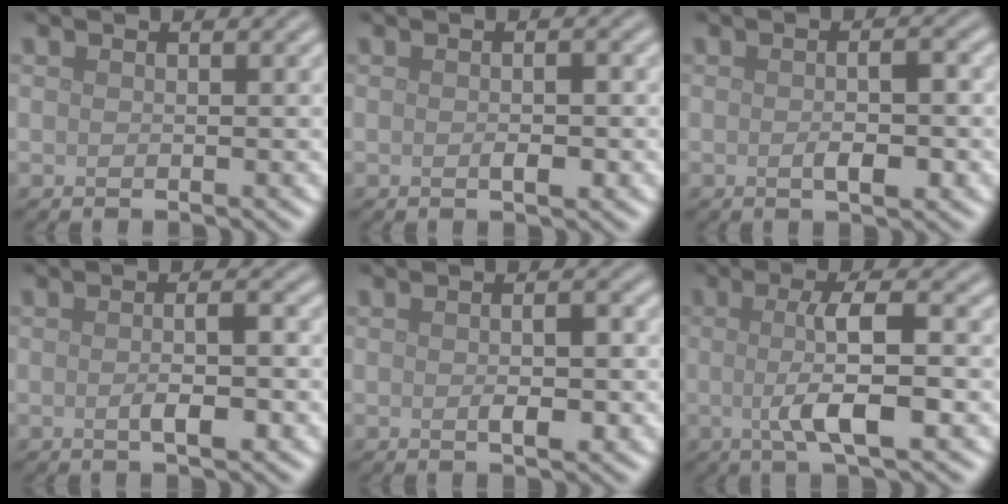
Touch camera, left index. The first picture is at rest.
{"total": 1.6, "force": [-0.3, 0.5, 1.4], "torque": [-0.024, -0.001, -0.005]}
{"total": 2.7, "force": [-0.5, 0.8, 2.5], "torque": [-0.043, -0.003, -0.008]}
{"total": 2.7, "force": [-0.4, 0.6, 2.6], "torque": [-0.045, -0.003, -0.008]}
{"total": 2.4, "force": [-0.3, 0.9, 2.2], "torque": [-0.036, -0.004, -0.004]}
{"total": 5.7, "force": [-0.4, 1.3, 5.5], "torque": [-0.092, -0.001, -0.009]}